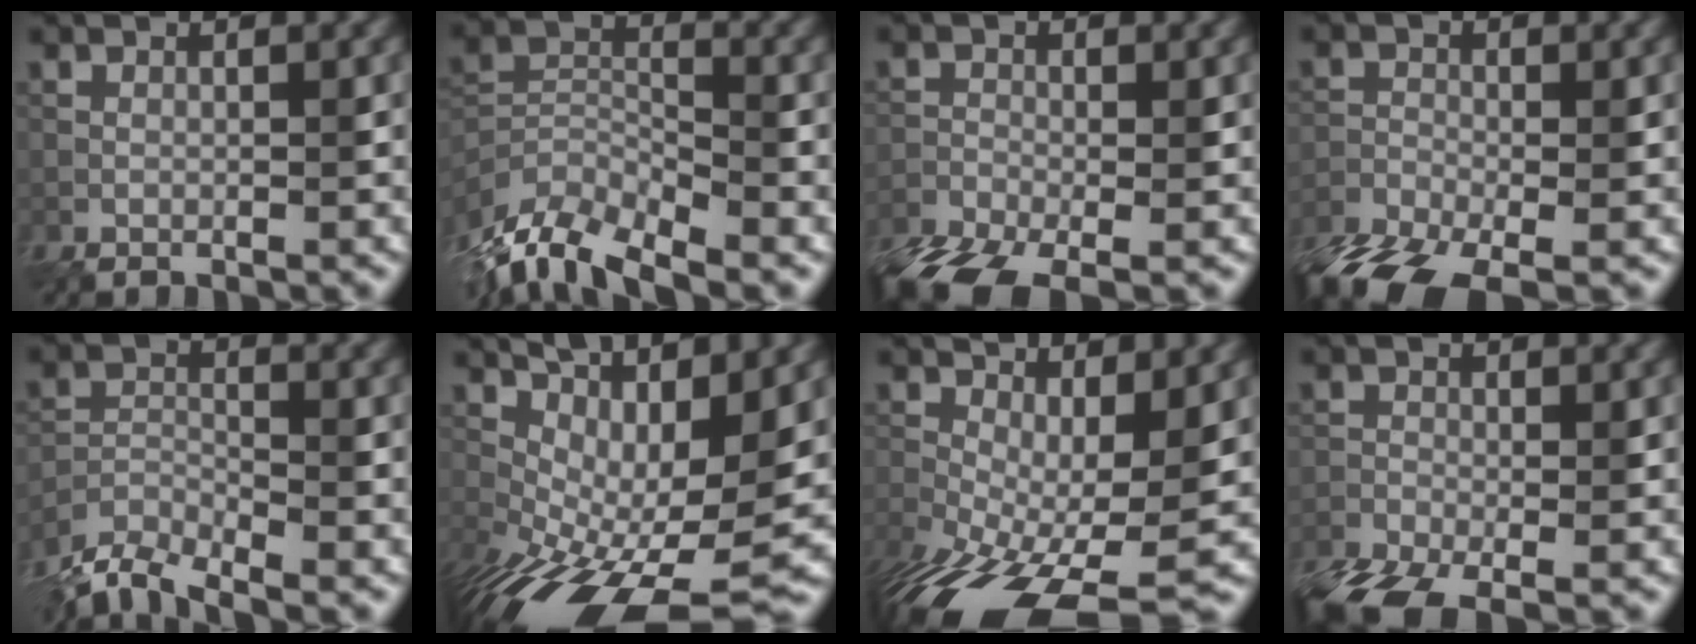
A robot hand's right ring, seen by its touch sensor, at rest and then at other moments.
{"total": 8.5, "force": [-7.3, 2.6, 3.4], "torque": [-0.072, -0.006, -0.144]}
{"total": 7.8, "force": [-5.8, 3.2, 4.1], "torque": [-0.092, -0.033, -0.103]}
{"total": 8.8, "force": [-6.7, 3.7, 4.5], "torque": [-0.100, -0.041, -0.115]}
{"total": 5.7, "force": [-5.3, 1.4, 1.6], "torque": [-0.035, -0.011, -0.102]}
{"total": 14.4, "force": [-0.6, 5.5, 13.3], "torque": [-0.216, -0.010, 0.013]}
{"total": 12.9, "force": [-4.4, 5.8, 10.7], "torque": [-0.221, -0.034, -0.051]}
{"total": 7.0, "force": [-5.1, 2.8, 3.9], "torque": [-0.084, -0.030, -0.097]}